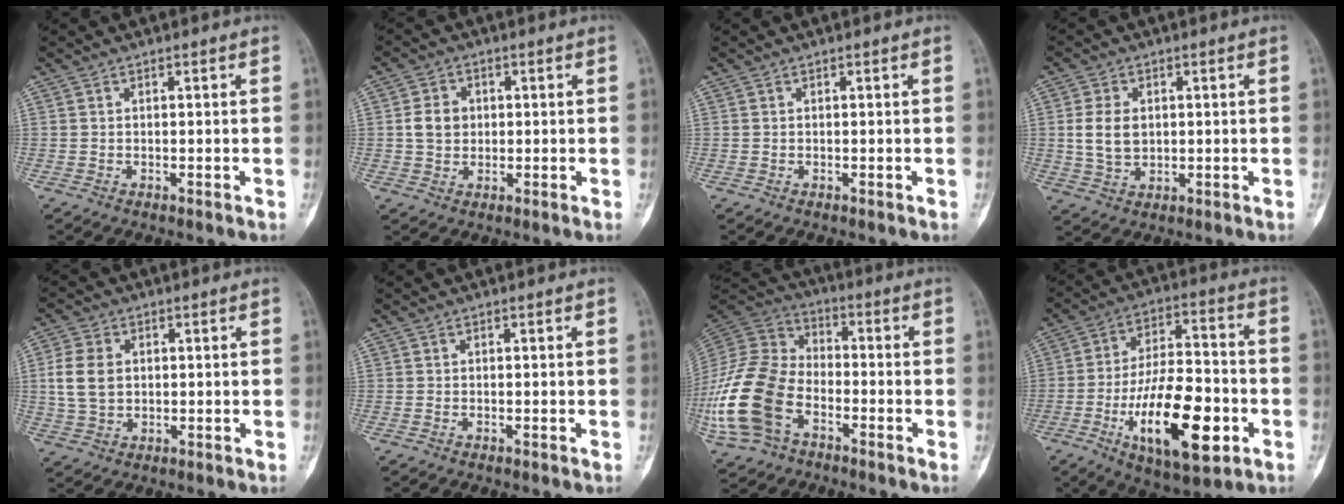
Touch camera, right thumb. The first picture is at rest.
{"total": 4.7, "force": [0.5, 3.9, 2.5], "torque": [-0.032, 0.003, 0.006]}
{"total": 0.0}
{"total": 6.4, "force": [0.8, 4.5, 4.5], "torque": [-0.080, -0.004, 0.022]}
{"total": 7.3, "force": [1.0, 5.3, 4.9], "torque": [-0.098, 0.002, 0.022]}
{"total": 0.0}
{"total": 21.9, "force": [-7.6, 14.4, 14.6], "torque": [-0.341, 0.031, -0.144]}
{"total": 20.5, "force": [-6.8, 8.5, 17.4], "torque": [-0.278, 0.024, -0.102]}